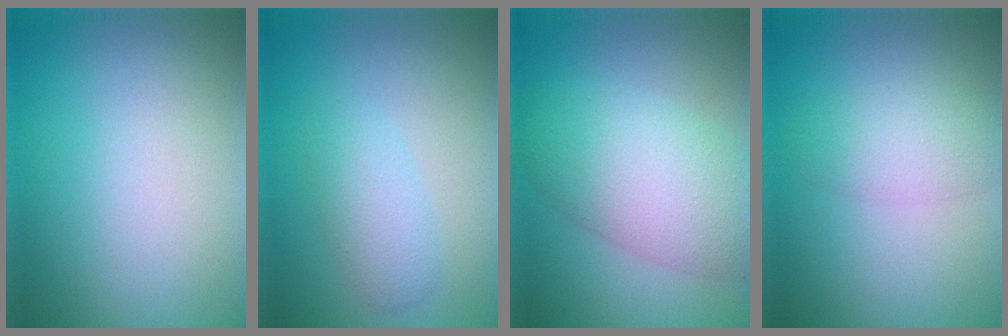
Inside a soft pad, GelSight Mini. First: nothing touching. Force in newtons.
{"total": 2.5, "press": 2.5, "slide": 0.0}
{"total": 7.9, "press": 7.9, "slide": 0.1}
{"total": 2.7, "press": 2.7, "slide": 0.1}